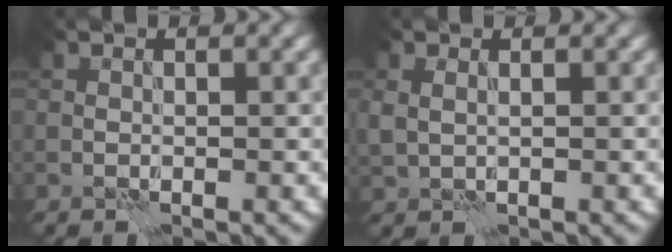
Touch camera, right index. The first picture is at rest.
{"total": 1.1, "force": [0.3, 0.6, 0.8], "torque": [-0.019, -0.002, 0.011]}